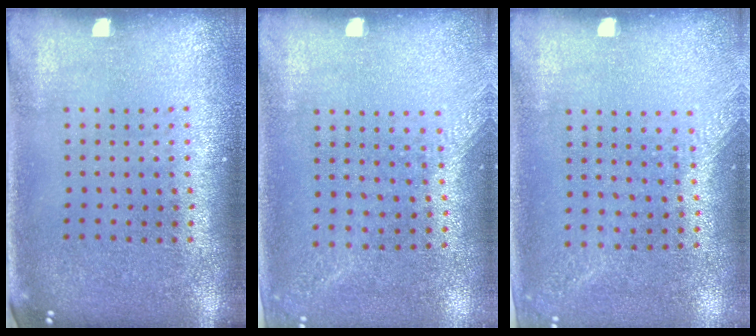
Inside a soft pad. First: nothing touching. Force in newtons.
{"total": 1.4, "press": 1.0, "slide": 0.9}
{"total": 1.4, "press": 1.0, "slide": 0.9}